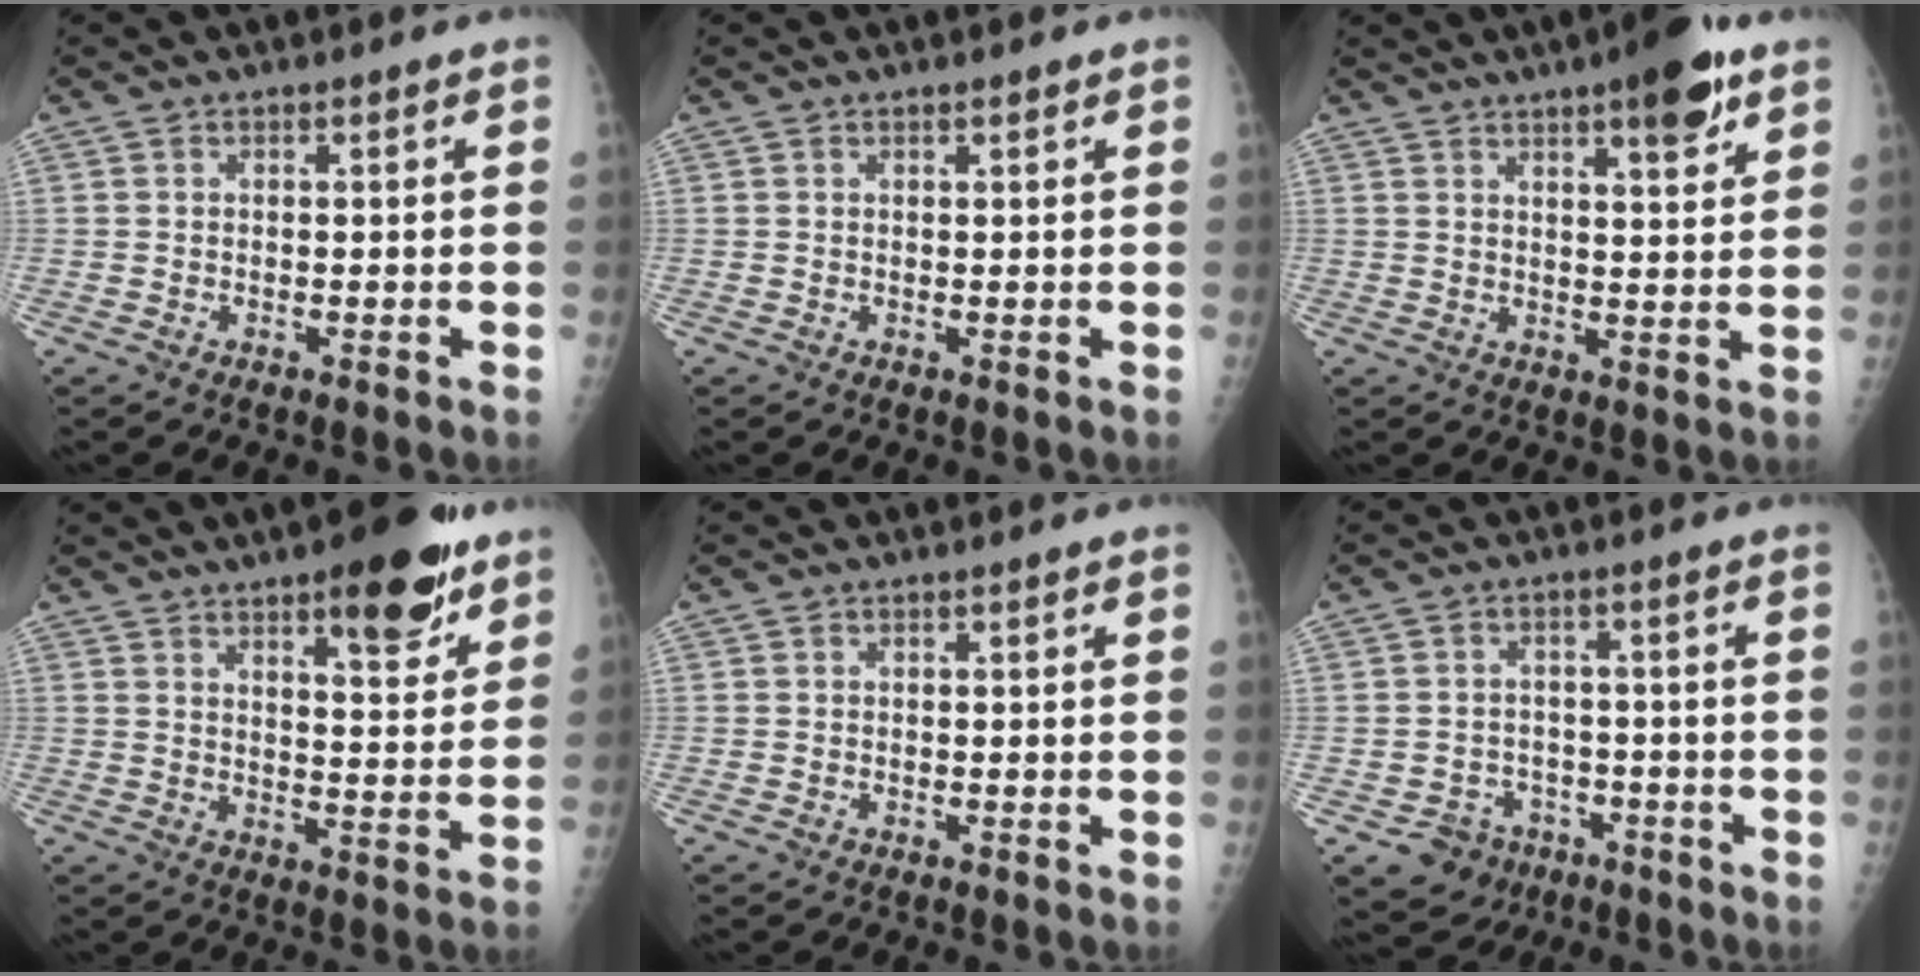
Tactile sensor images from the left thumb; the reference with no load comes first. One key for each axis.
{"total": 0.6, "fx": 0.5, "fy": 0.1, "fz": 0.4, "tx": -0.007, "ty": -0.002, "tz": 0.008}
{"total": 9.7, "fx": 5.8, "fy": 2.4, "fz": 7.4, "tx": -0.089, "ty": -0.026, "tz": 0.078}
{"total": 13.8, "fx": 8.5, "fy": 4.3, "fz": 9.9, "tx": -0.104, "ty": -0.045, "tz": 0.119}
{"total": 0.0}
{"total": 7.4, "fx": -3.8, "fy": 6.2, "fz": 1.4, "tx": -0.011, "ty": 0.030, "tz": -0.046}